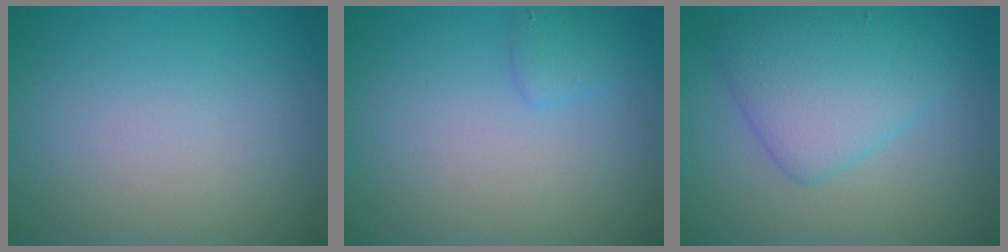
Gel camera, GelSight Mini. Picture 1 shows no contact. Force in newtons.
{"total": 1.2, "press": 1.2, "slide": 0.1}
{"total": 5.1, "press": 5.1, "slide": 0.2}